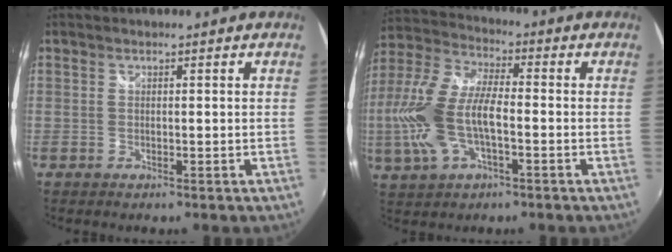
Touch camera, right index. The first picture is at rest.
{"total": 14.9, "force": [-3.3, 6.3, 13.1], "torque": [-0.284, 0.000, -0.064]}